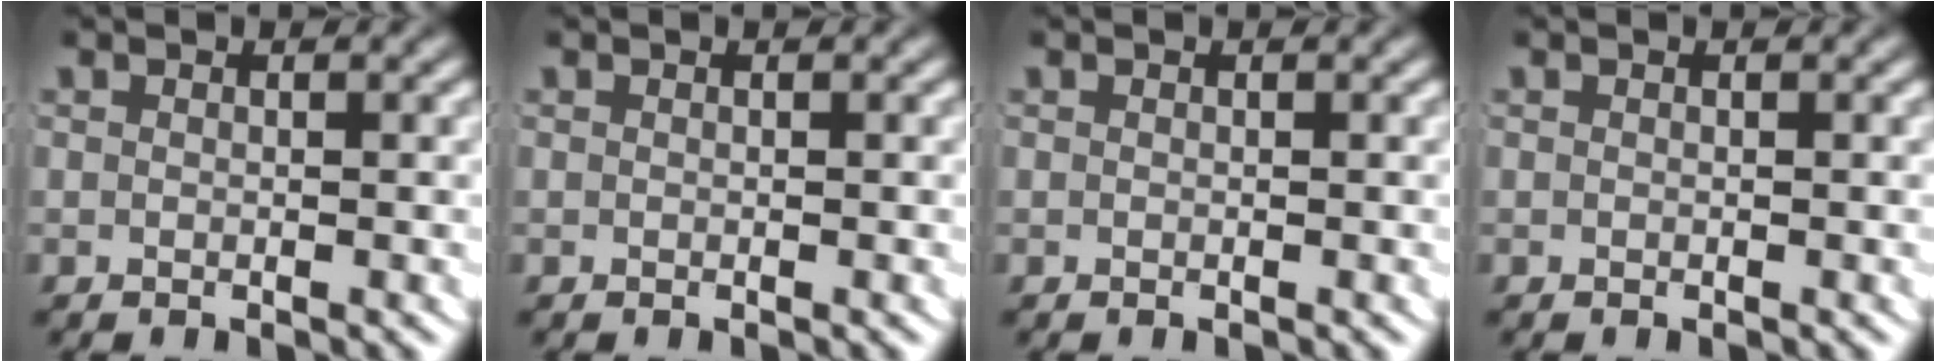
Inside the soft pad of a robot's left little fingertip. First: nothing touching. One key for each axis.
{"total": 0.0}
{"total": 0.0}
{"total": 0.0}